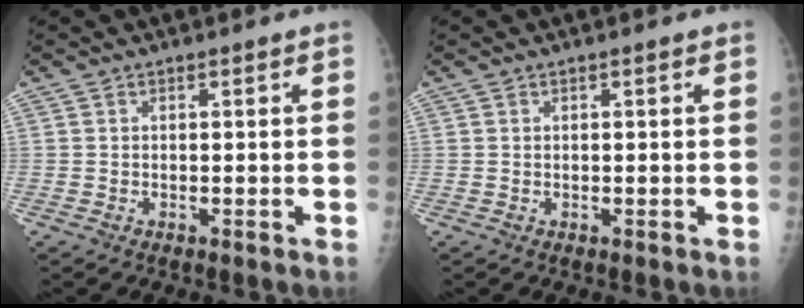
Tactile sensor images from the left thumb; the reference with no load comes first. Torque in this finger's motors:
{"motor_torque": [0.01, 0.02, -0.09, -0.12, 0.00]}